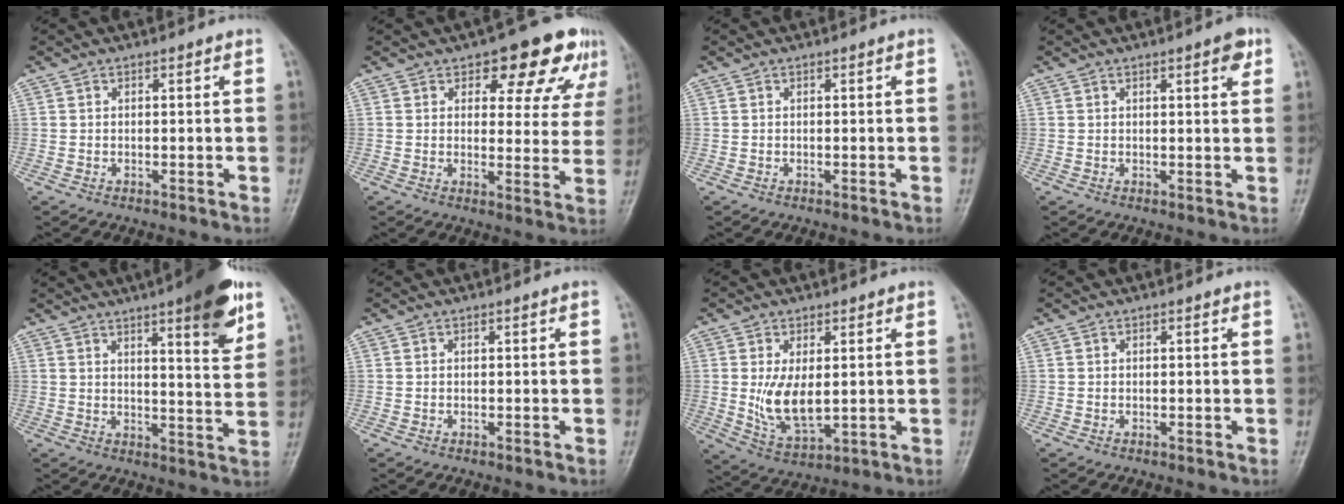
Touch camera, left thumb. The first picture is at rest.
{"total": 12.3, "force": [7.3, 6.1, 7.8], "torque": [-0.042, -0.033, 0.085]}
{"total": 0.0}
{"total": 3.0, "force": [1.6, 0.8, 2.4], "torque": [-0.026, -0.006, 0.018]}
{"total": 13.7, "force": [7.8, 2.9, 10.9], "torque": [-0.126, -0.038, 0.103]}
{"total": 0.0}
{"total": 8.5, "force": [0.7, 4.5, 7.1], "torque": [-0.120, -0.023, 0.027]}
{"total": 0.0}